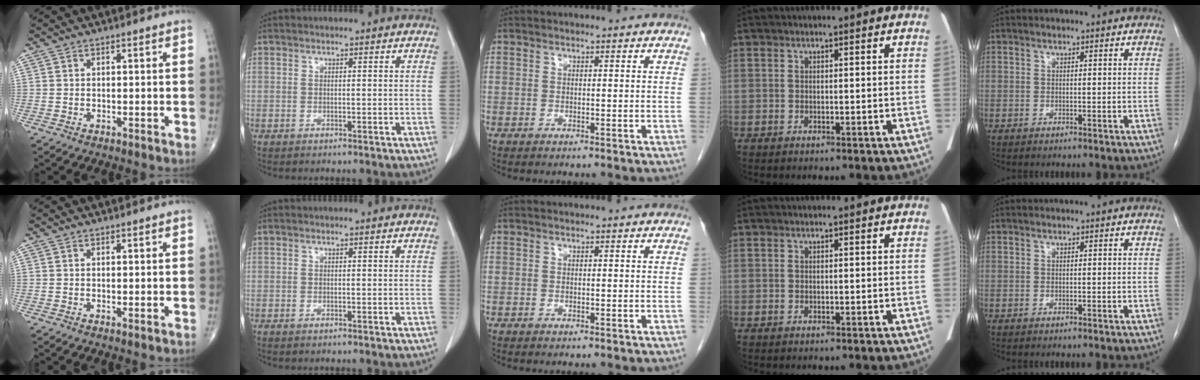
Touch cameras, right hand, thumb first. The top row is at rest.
{"thumb": {"total": 0.5, "force": [0.0, 0.1, 0.5], "torque": [-0.016, -0.005, 0.002]}, "index": {"total": 0.5, "force": [-0.4, 0.1, 0.3], "torque": [-0.011, -0.001, -0.006]}}